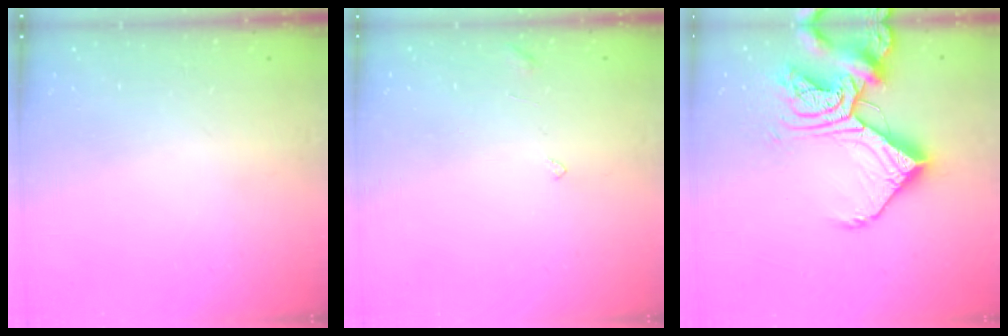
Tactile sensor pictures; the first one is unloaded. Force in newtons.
{"total": 3.4, "press": 3.4, "slide": 0.4}
{"total": 18.1, "press": 18.0, "slide": 1.9}